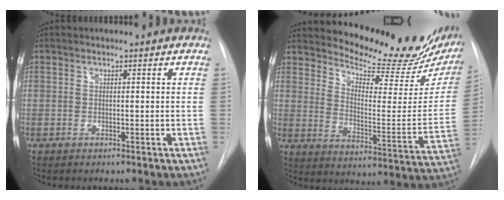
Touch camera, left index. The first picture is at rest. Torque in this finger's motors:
{"motor_torque": [0.87, -1.13, 0.37, 0.03]}